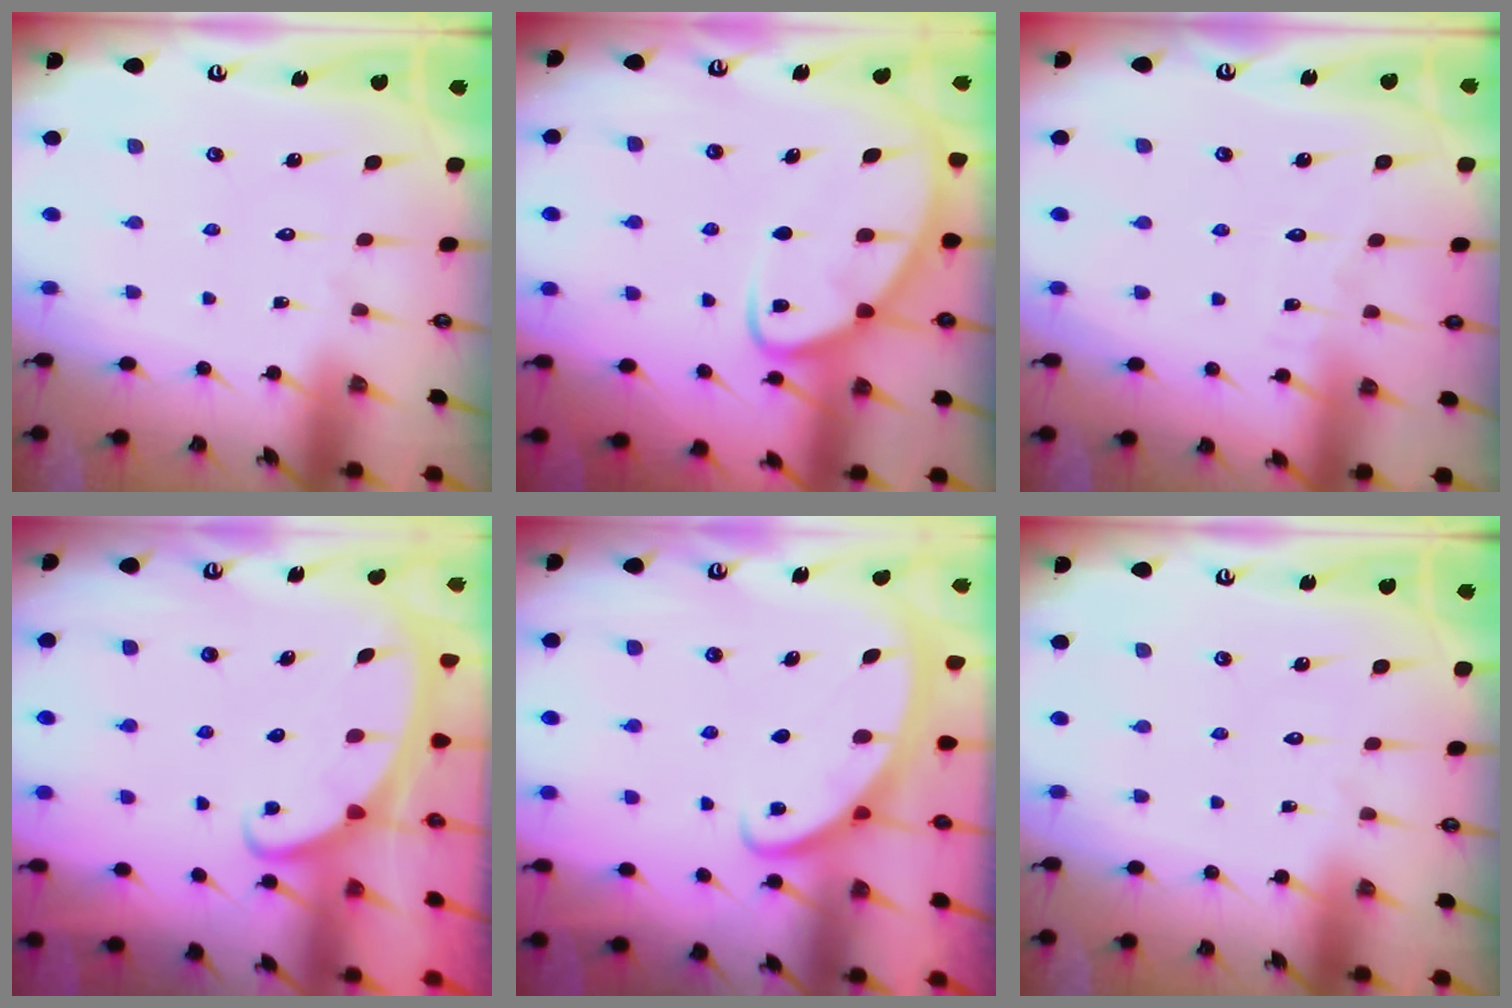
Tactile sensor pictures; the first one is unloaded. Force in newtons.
{"total": 7.2, "press": 7.1, "slide": 0.8}
{"total": 3.3, "press": 3.3, "slide": 0.4}
{"total": 2.4, "press": 2.4, "slide": 0.3}
{"total": 2.7, "press": 2.7, "slide": 0.4}
{"total": 0.0}